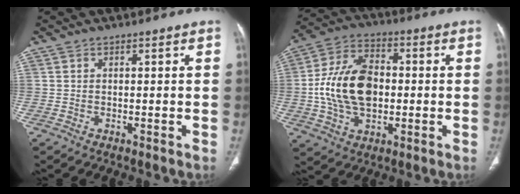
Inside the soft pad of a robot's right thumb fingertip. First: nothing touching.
{"total": 16.1, "force": [-0.6, 10.3, 12.4], "torque": [-0.220, 0.022, -0.010]}